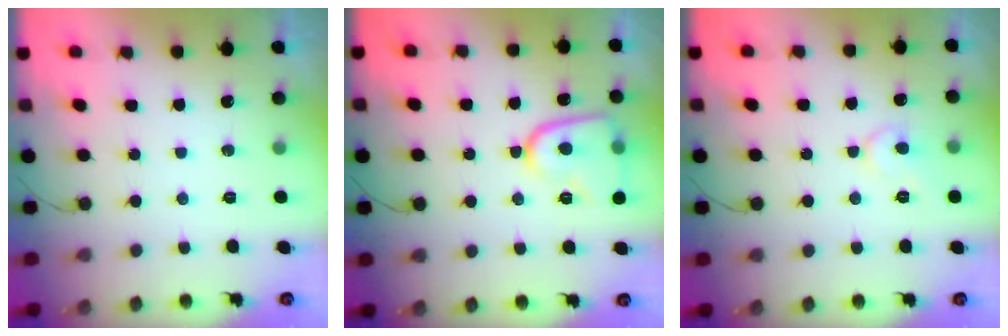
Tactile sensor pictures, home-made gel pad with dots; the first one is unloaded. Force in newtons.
{"total": 12.5, "press": 12.4, "slide": 1.2}
{"total": 6.1, "press": 6.1, "slide": 0.5}